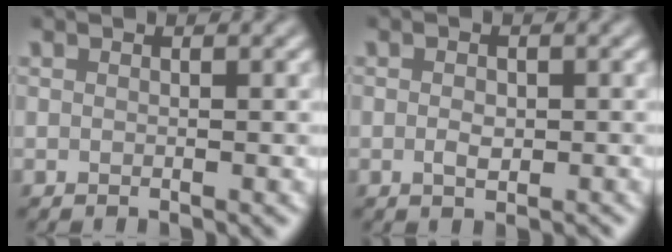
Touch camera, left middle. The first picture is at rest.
{"total": 1.8, "force": [-0.4, 1.0, 1.4], "torque": [-0.025, -0.001, -0.008]}